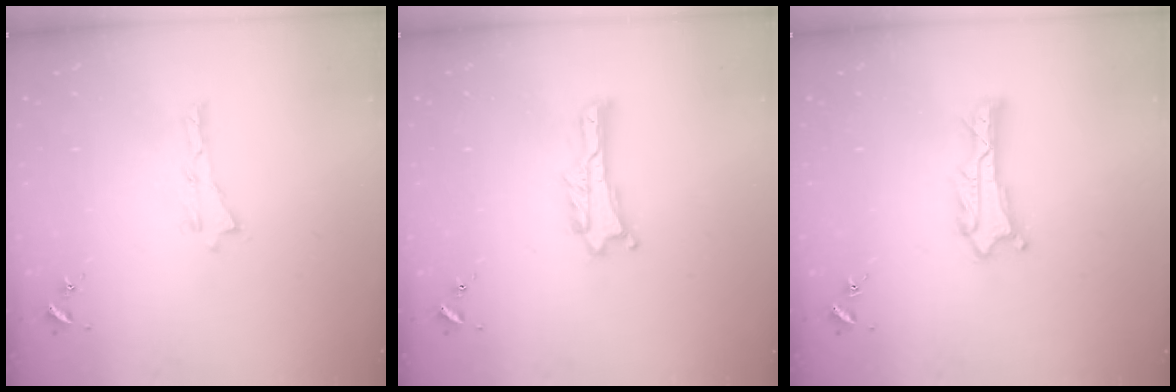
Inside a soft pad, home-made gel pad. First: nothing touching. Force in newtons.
{"total": 0.8, "press": 0.8, "slide": 0.2}
{"total": 1.2, "press": 1.2, "slide": 0.1}